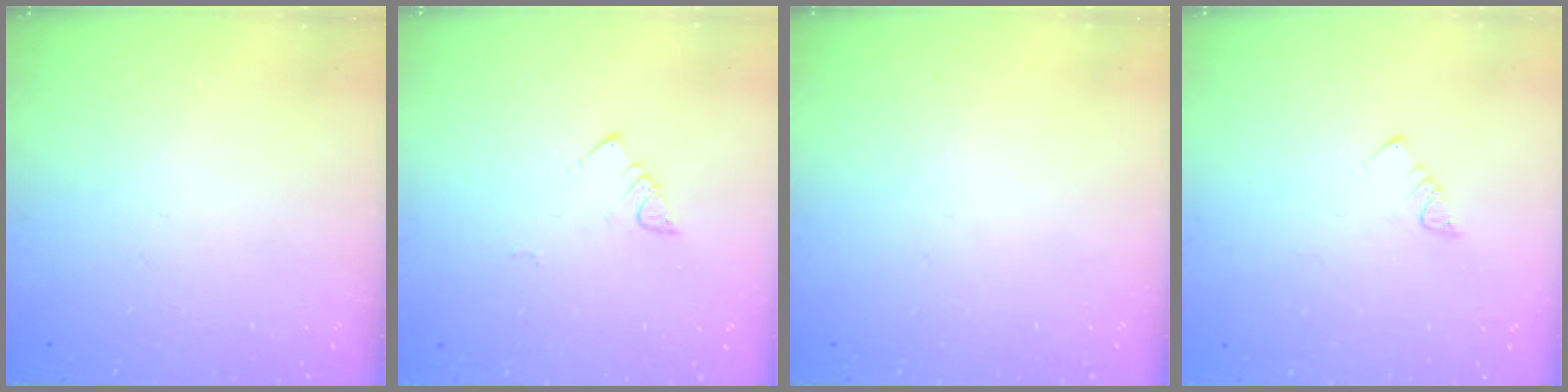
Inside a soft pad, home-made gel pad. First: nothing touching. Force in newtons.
{"total": 2.7, "press": 2.6, "slide": 0.5}
{"total": 0.0}
{"total": 3.0, "press": 3.0, "slide": 0.2}